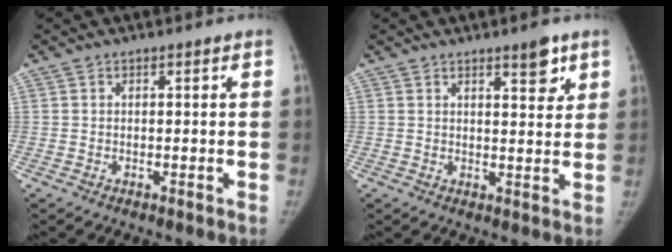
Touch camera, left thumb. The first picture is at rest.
{"total": 4.8, "force": [3.0, 1.6, 3.5], "torque": [-0.034, -0.019, 0.041]}